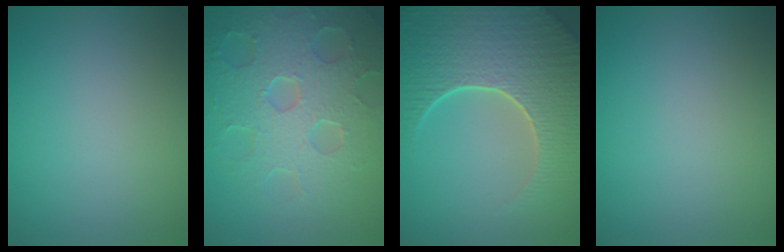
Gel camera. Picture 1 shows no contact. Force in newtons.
{"total": 8.1, "press": 5.8, "slide": 5.8}
{"total": 9.2, "press": 6.6, "slide": 6.4}
{"total": 0.0}